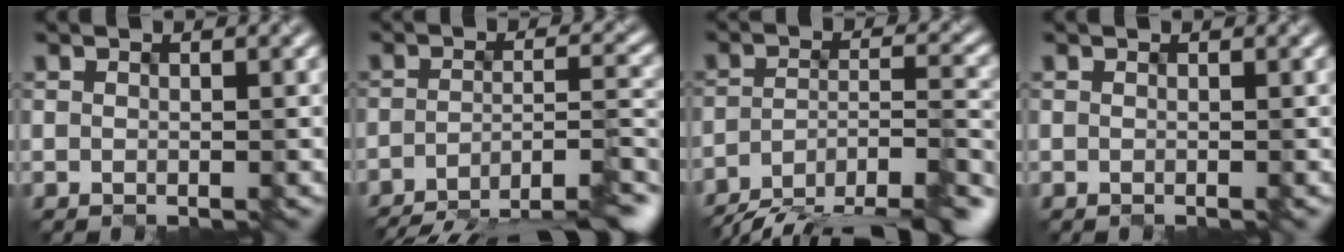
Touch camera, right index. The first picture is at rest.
{"total": 10.5, "force": [-8.6, 2.1, 5.7], "torque": [-0.080, 0.001, -0.113]}
{"total": 11.6, "force": [-9.6, 2.9, 5.9], "torque": [-0.096, -0.007, -0.139]}
{"total": 0.0}